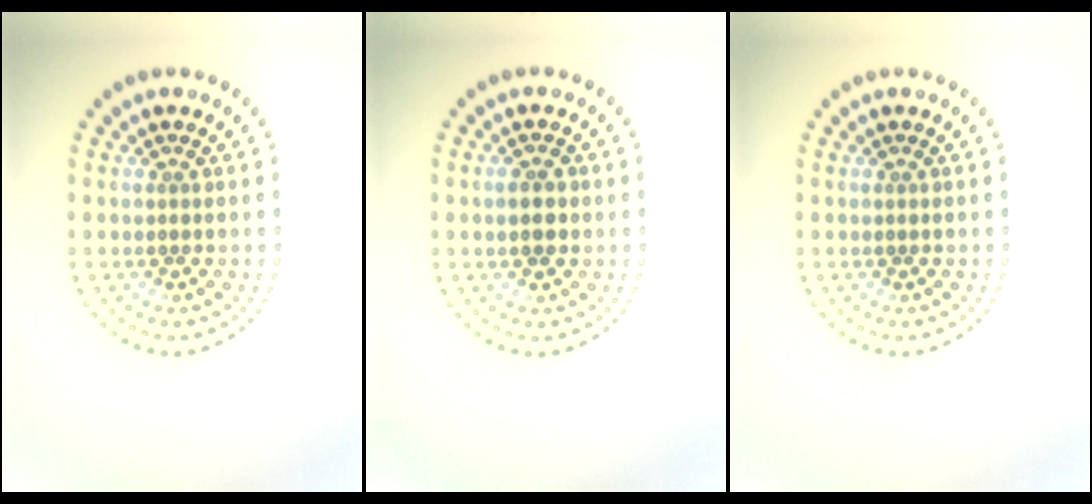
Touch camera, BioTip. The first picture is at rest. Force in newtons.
{"total": 2.4, "press": 2.3, "slide": 0.1}
{"total": 0.0}